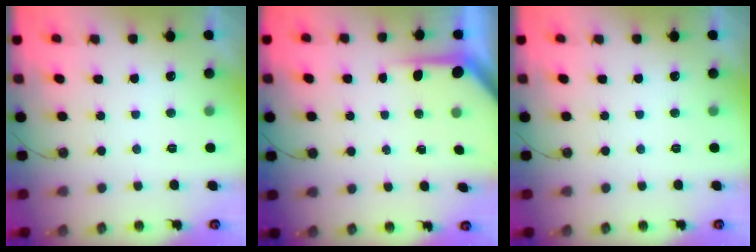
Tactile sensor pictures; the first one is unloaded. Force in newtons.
{"total": 3.5, "press": 3.5, "slide": 0.4}
{"total": 0.0}